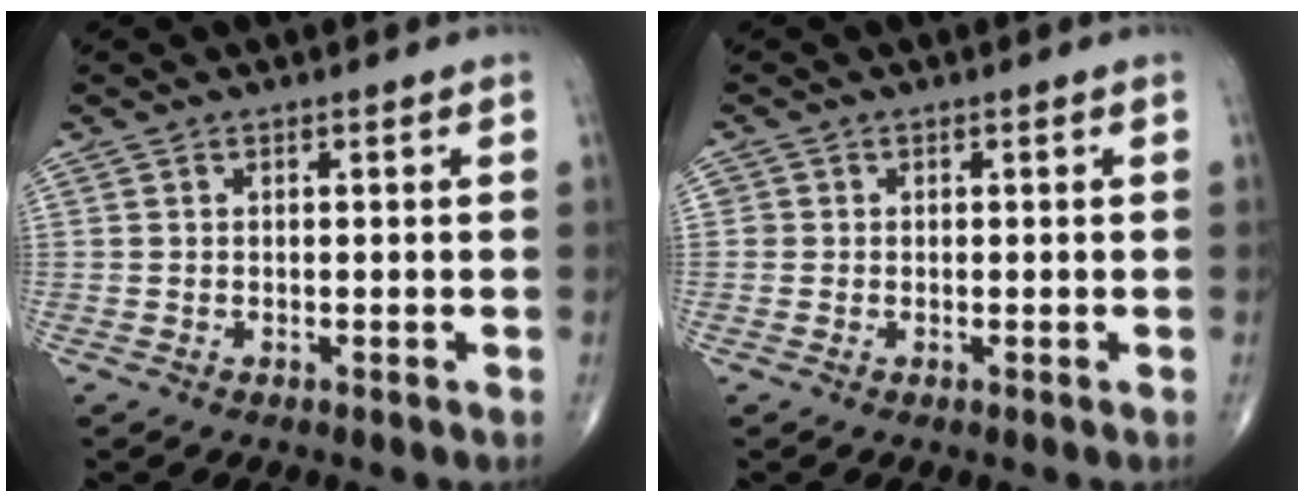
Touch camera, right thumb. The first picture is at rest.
{"total": 0.9, "force": [0.0, 0.9, 0.0], "torque": [0.006, 0.004, -0.003]}